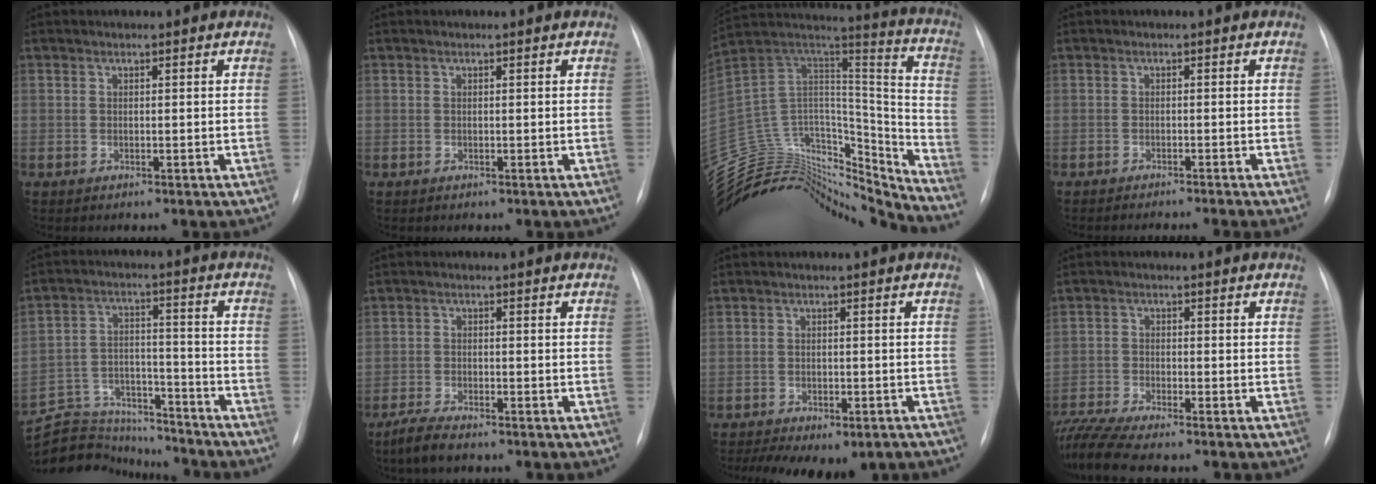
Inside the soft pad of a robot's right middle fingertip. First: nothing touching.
{"total": 0.0}
{"total": 31.1, "force": [-28.9, 7.6, 8.6], "torque": [-0.177, 0.039, -0.450]}
{"total": 5.2, "force": [-4.5, -0.9, 2.6], "torque": [-0.015, -0.005, -0.061]}
{"total": 11.4, "force": [-11.0, 2.9, 0.8], "torque": [-0.015, 0.027, -0.176]}
{"total": 3.8, "force": [-3.0, 0.6, 2.2], "torque": [-0.052, -0.010, -0.054]}
{"total": 11.9, "force": [-8.3, 5.6, 6.4], "torque": [-0.112, 0.002, -0.103]}
{"total": 7.7, "force": [-6.9, -0.7, 3.3], "torque": [-0.062, -0.018, -0.122]}